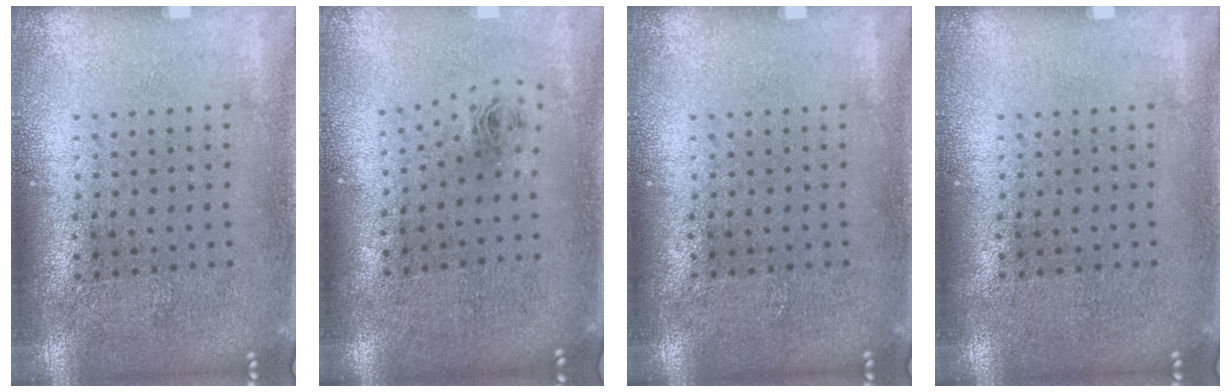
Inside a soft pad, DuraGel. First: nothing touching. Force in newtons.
{"total": 0.8, "press": 0.3, "slide": 0.7}
{"total": 0.0}
{"total": 0.0}